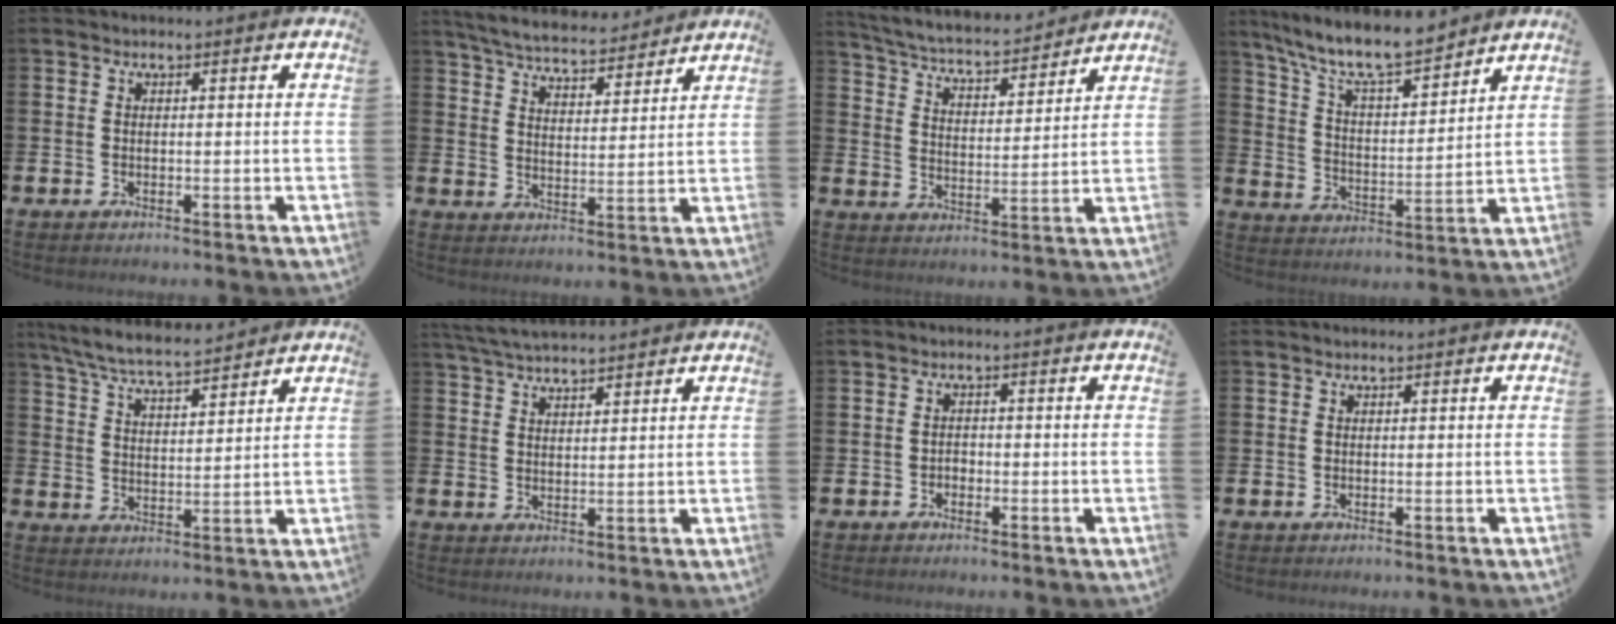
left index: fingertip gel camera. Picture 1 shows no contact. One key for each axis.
{"total": 6.2, "fx": 6.0, "fy": 1.1, "fz": 1.3, "tx": -0.055, "ty": -0.031, "tz": 0.107}
{"total": 5.6, "fx": 5.4, "fy": 0.9, "fz": 1.2, "tx": -0.053, "ty": -0.041, "tz": 0.091}
{"total": 9.9, "fx": 9.0, "fy": 1.6, "fz": 3.7, "tx": -0.106, "ty": -0.056, "tz": 0.159}
{"total": 7.2, "fx": 6.8, "fy": 0.7, "fz": 2.2, "tx": -0.070, "ty": -0.033, "tz": 0.124}
{"total": 4.7, "fx": 4.5, "fy": 0.5, "fz": 1.2, "tx": -0.033, "ty": -0.016, "tz": 0.083}
{"total": 1.1, "fx": -0.7, "fy": 0.8, "fz": 0.3, "tx": -0.004, "ty": 0.002, "tz": -0.017}
{"total": 0.0}